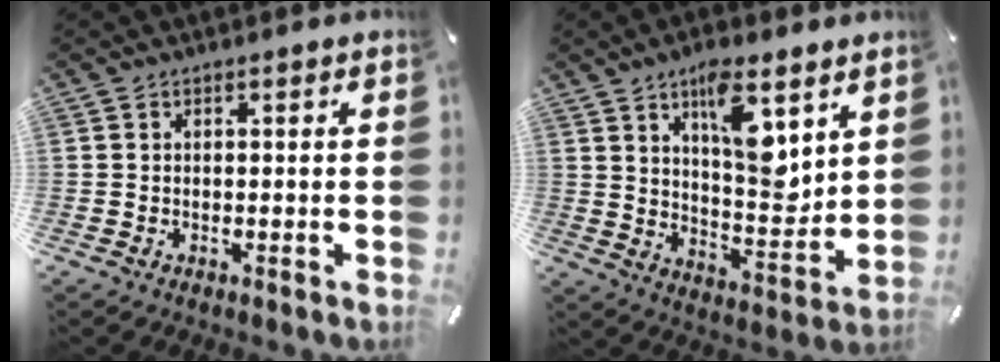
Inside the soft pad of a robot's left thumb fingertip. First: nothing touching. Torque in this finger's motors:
{"motor_torque": [2.19, 2.24, 1.40, -1.37, 0.46]}